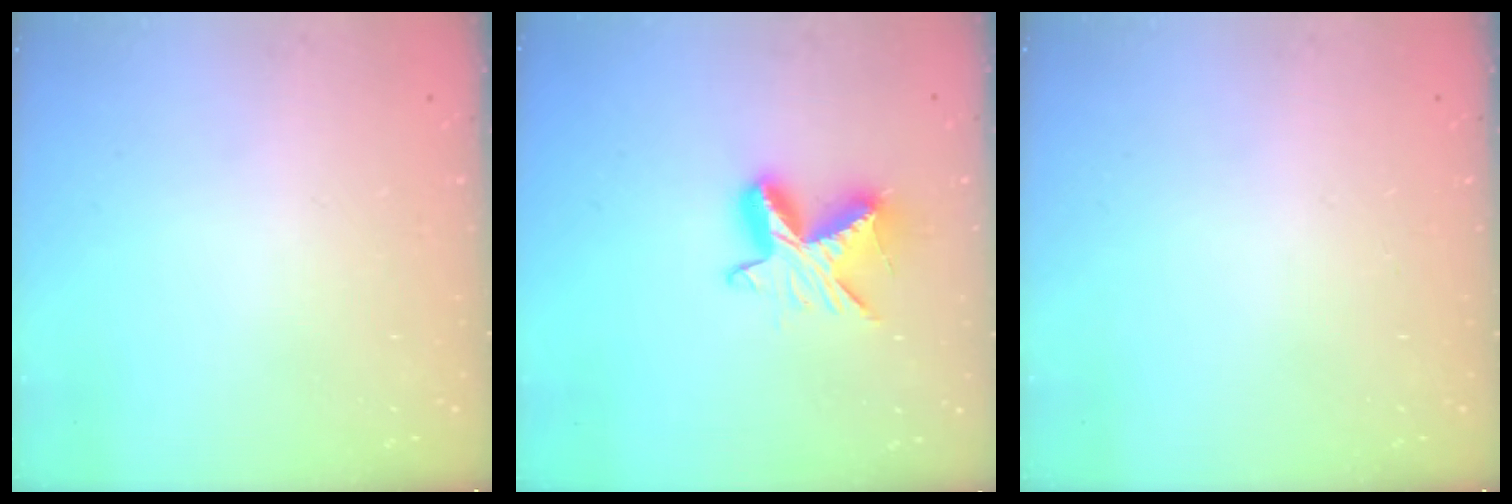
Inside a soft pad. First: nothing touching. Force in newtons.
{"total": 9.2, "press": 9.2, "slide": 0.3}
{"total": 0.0}